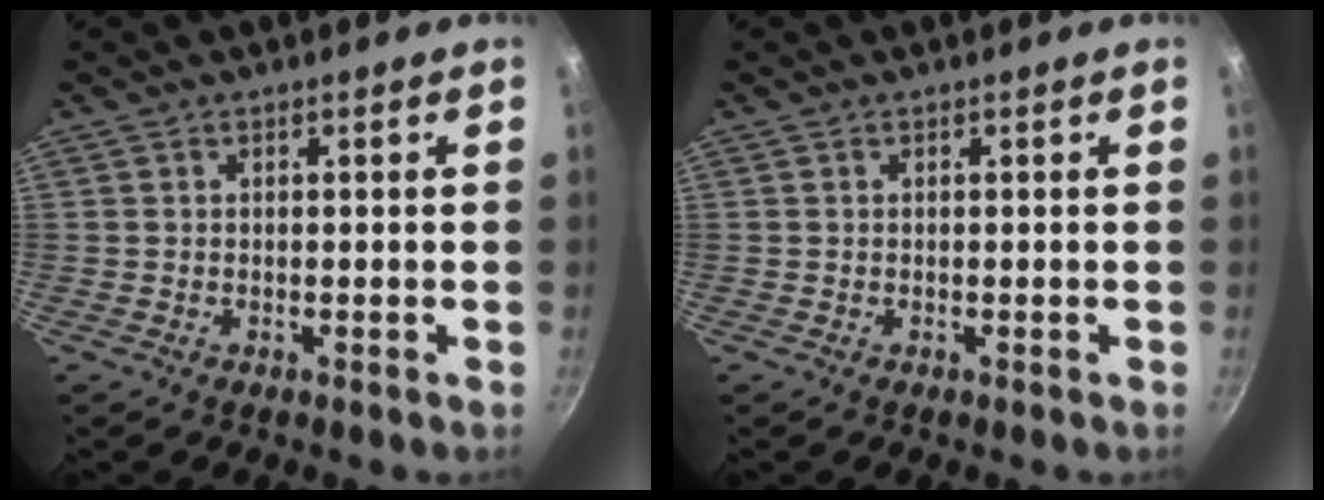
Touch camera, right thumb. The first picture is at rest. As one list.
[{"total": 0.0}]